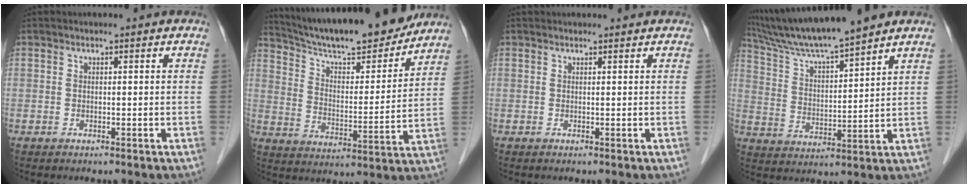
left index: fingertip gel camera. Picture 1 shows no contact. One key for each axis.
{"total": 19.6, "fx": 17.6, "fy": 2.7, "fz": 8.2, "tx": -0.136, "ty": -0.008, "tz": 0.269}
{"total": 0.9, "fx": 0.9, "fy": 0.1, "fz": 0.0, "tx": -0.007, "ty": 0.008, "tz": 0.013}
{"total": 12.3, "fx": 10.9, "fy": -0.6, "fz": 5.8, "tx": -0.113, "ty": 0.013, "tz": 0.198}